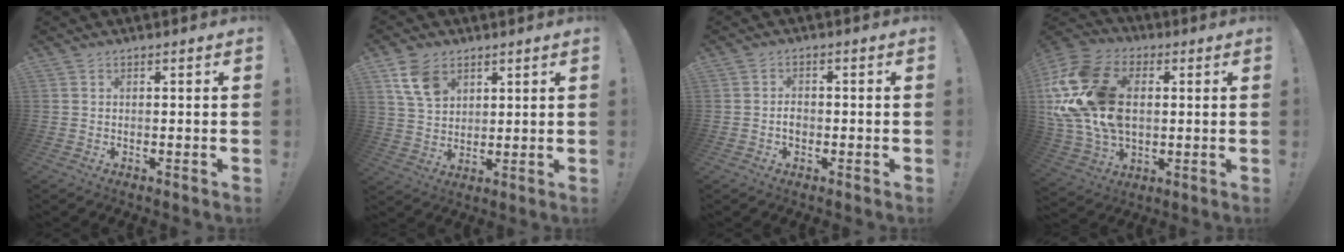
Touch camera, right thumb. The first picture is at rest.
{"total": 10.2, "force": [5.5, 7.0, 5.0], "torque": [-0.075, -0.021, 0.107]}
{"total": 2.8, "force": [-1.1, 2.0, 1.6], "torque": [-0.024, 0.008, -0.020]}
{"total": 25.0, "force": [3.6, 17.7, 17.4], "torque": [-0.323, -0.001, 0.073]}